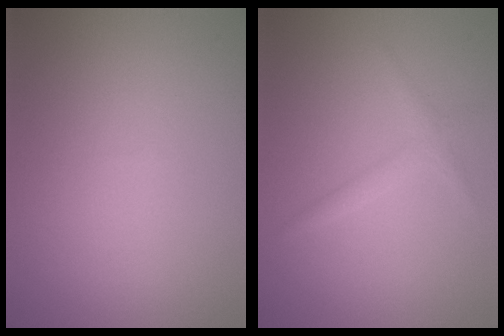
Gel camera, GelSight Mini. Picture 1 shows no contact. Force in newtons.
{"total": 1.4, "press": 1.4, "slide": 0.1}